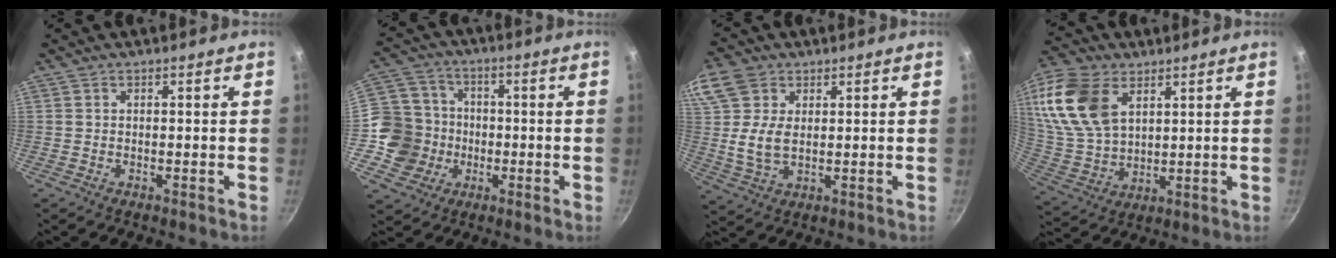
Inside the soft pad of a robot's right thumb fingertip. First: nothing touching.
{"total": 11.8, "force": [-2.2, 11.1, 3.0], "torque": [-0.027, 0.032, -0.048]}
{"total": 11.7, "force": [3.3, 8.1, 7.8], "torque": [-0.154, -0.006, 0.059]}
{"total": 18.1, "force": [7.6, 11.2, 12.0], "torque": [-0.239, -0.022, 0.155]}